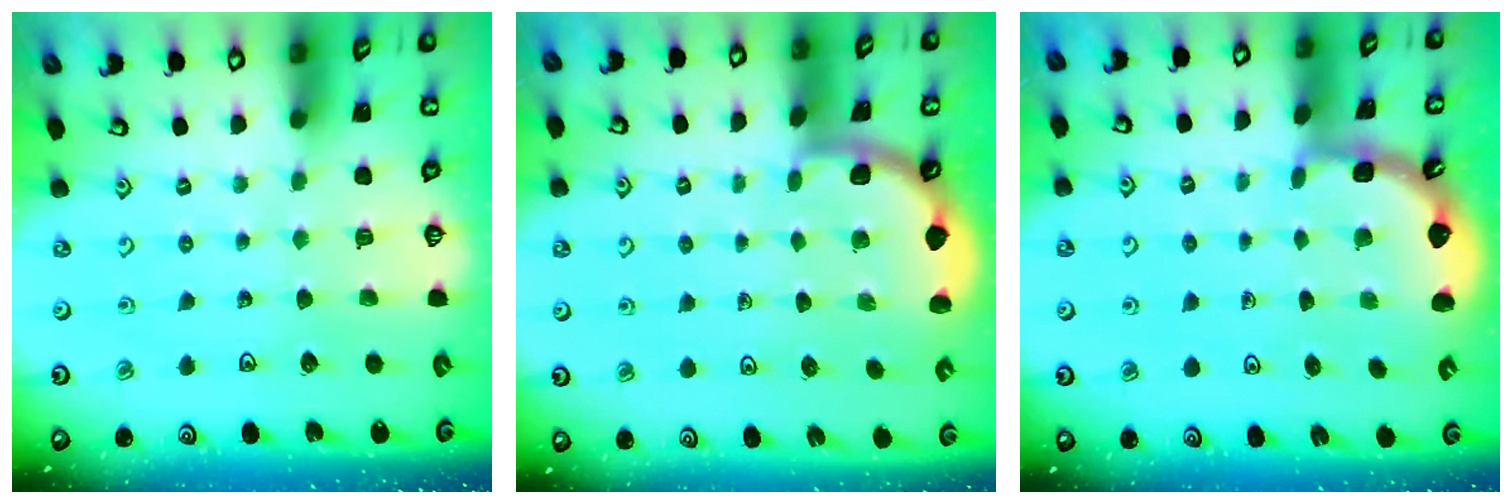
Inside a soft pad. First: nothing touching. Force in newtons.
{"total": 1.9, "press": 1.9, "slide": 0.0}
{"total": 1.9, "press": 1.9, "slide": 0.2}